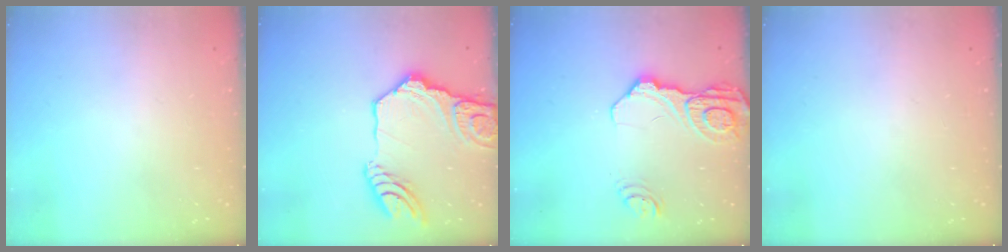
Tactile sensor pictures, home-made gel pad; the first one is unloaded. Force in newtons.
{"total": 20.6, "press": 20.4, "slide": 2.7}
{"total": 14.5, "press": 14.4, "slide": 1.7}
{"total": 0.0}